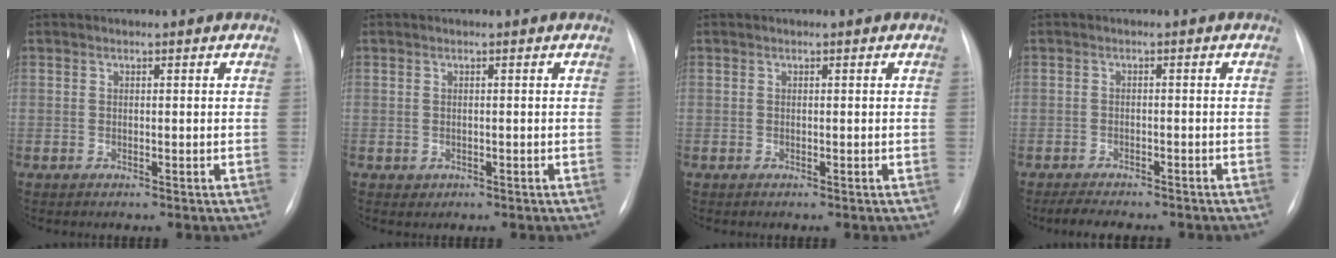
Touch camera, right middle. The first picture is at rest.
{"total": 1.3, "force": [-0.5, 1.2, 0.2], "torque": [-0.001, 0.004, 0.000]}
{"total": 0.0}
{"total": 6.1, "force": [-5.2, 1.9, 2.6], "torque": [-0.043, -0.009, -0.070]}